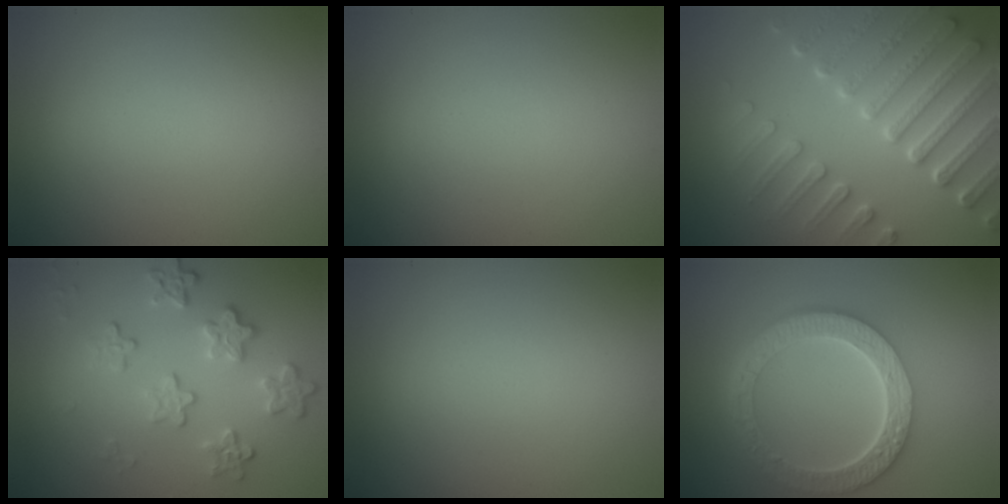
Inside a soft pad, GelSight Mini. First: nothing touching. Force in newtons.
{"total": 0.0}
{"total": 7.2, "press": 5.7, "slide": 4.4}
{"total": 4.2, "press": 3.1, "slide": 2.8}
{"total": 0.0}
{"total": 6.7, "press": 4.9, "slide": 4.5}